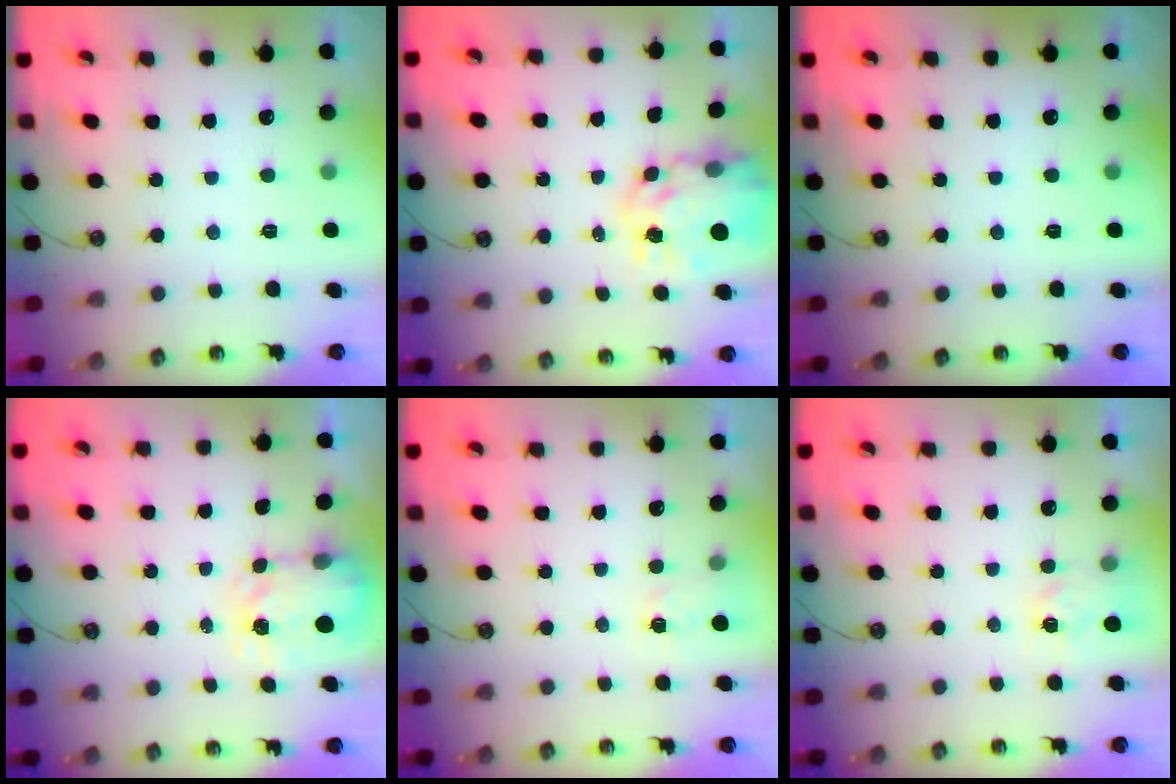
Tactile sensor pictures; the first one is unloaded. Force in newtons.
{"total": 11.1, "press": 11.1, "slide": 0.9}
{"total": 0.0}
{"total": 3.9, "press": 3.8, "slide": 0.6}
{"total": 2.7, "press": 2.6, "slide": 0.4}
{"total": 3.5, "press": 3.5, "slide": 0.3}